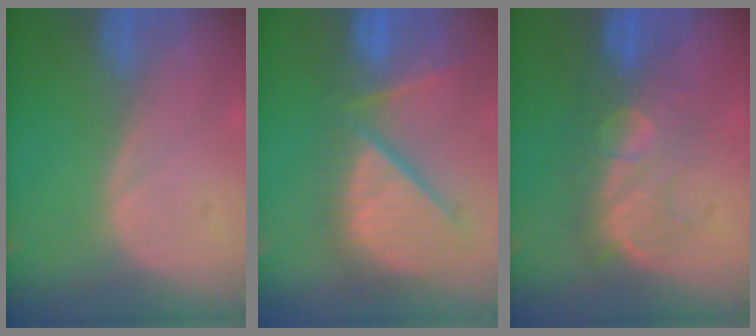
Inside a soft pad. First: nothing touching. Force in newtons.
{"total": 11.7, "press": 10.3, "slide": 5.5}
{"total": 8.1, "press": 7.9, "slide": 1.8}